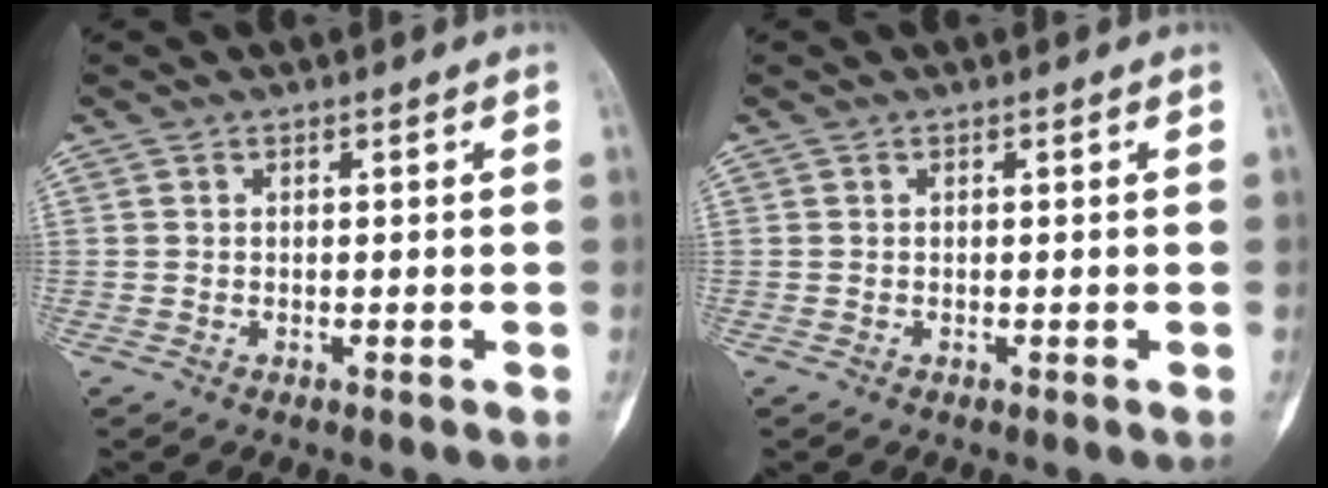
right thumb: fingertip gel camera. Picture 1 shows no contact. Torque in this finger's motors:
{"motor_torque": [0.00, 0.00, 0.00, 0.00, 0.01]}